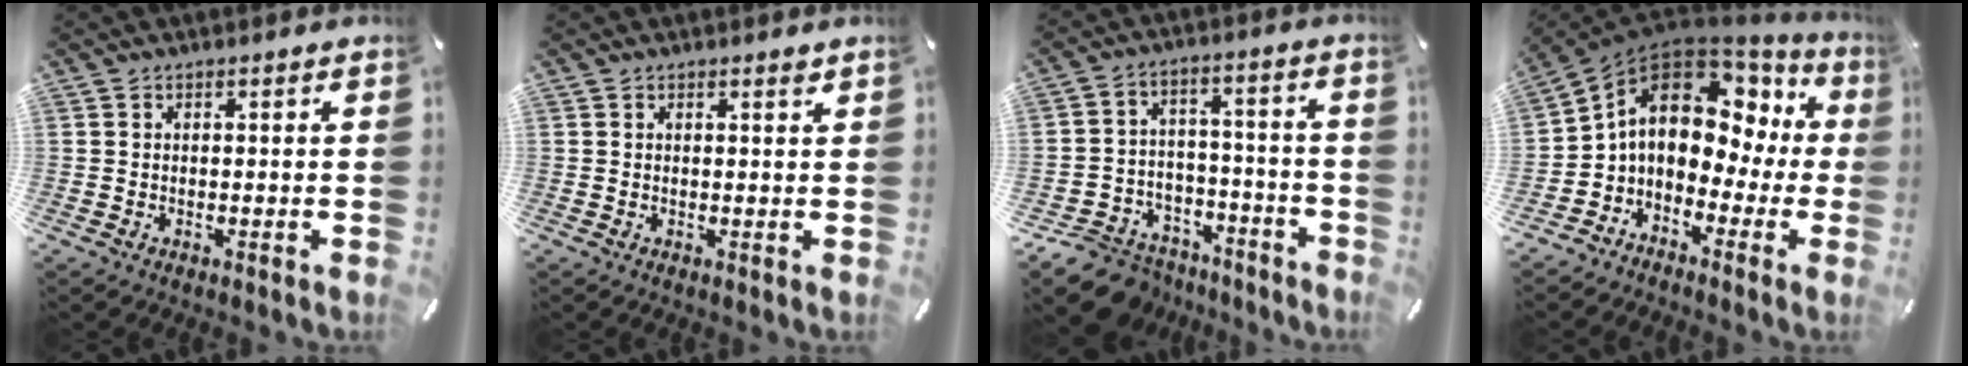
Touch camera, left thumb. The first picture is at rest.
{"total": 0.8, "force": [0.6, 0.1, 0.6], "torque": [-0.011, -0.001, 0.011]}
{"total": 10.6, "force": [-7.7, 6.8, 2.4], "torque": [-0.036, 0.051, -0.132]}
{"total": 12.2, "force": [1.7, 9.1, 7.9], "torque": [-0.137, -0.005, 0.025]}